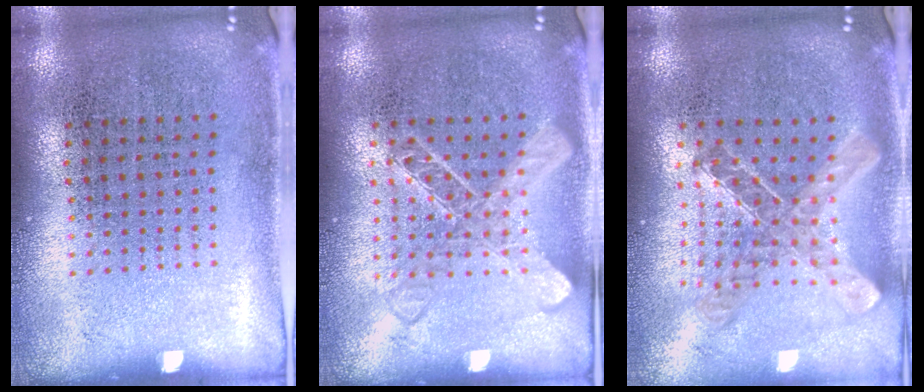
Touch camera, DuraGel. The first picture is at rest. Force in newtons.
{"total": 1.3, "press": 1.3, "slide": 0.3}
{"total": 0.9, "press": 0.9, "slide": 0.1}